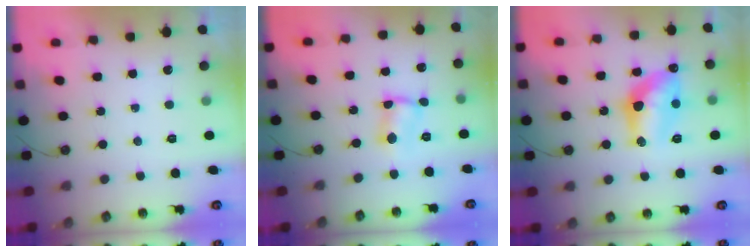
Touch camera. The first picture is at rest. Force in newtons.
{"total": 3.1, "press": 3.1, "slide": 0.1}
{"total": 12.5, "press": 12.5, "slide": 0.9}